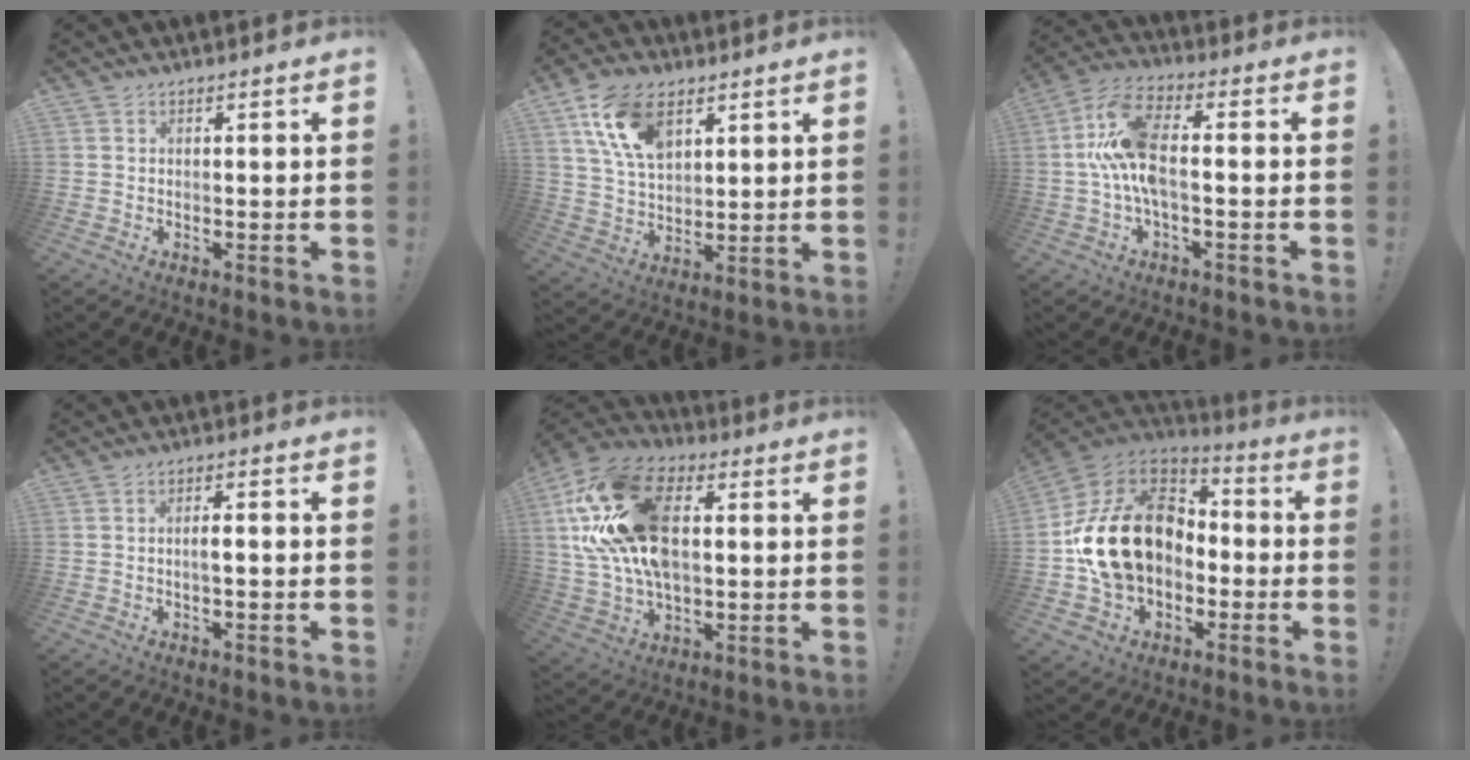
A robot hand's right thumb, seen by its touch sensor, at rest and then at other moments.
{"total": 15.3, "force": [7.8, 9.4, 9.3], "torque": [-0.159, -0.025, 0.146]}
{"total": 14.1, "force": [0.0, 6.2, 12.6], "torque": [-0.252, 0.003, -0.001]}
{"total": 2.8, "force": [-0.6, 0.5, 2.7], "torque": [-0.039, 0.003, -0.015]}
{"total": 25.6, "force": [5.0, 16.3, 19.0], "torque": [-0.346, -0.001, 0.095]}
{"total": 22.5, "force": [0.6, 16.4, 15.4], "torque": [-0.267, 0.021, 0.026]}